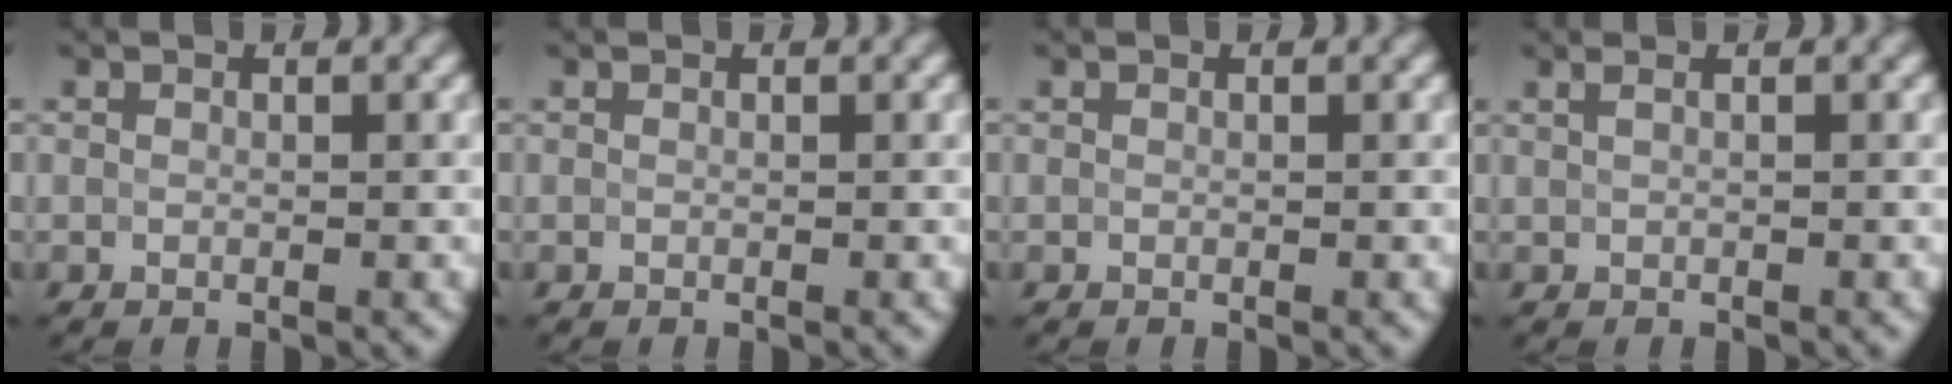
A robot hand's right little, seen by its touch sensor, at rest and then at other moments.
{"total": 0.0}
{"total": 0.0}
{"total": 1.8, "force": [0.8, 1.0, 1.3], "torque": [-0.013, 0.005, -0.006]}